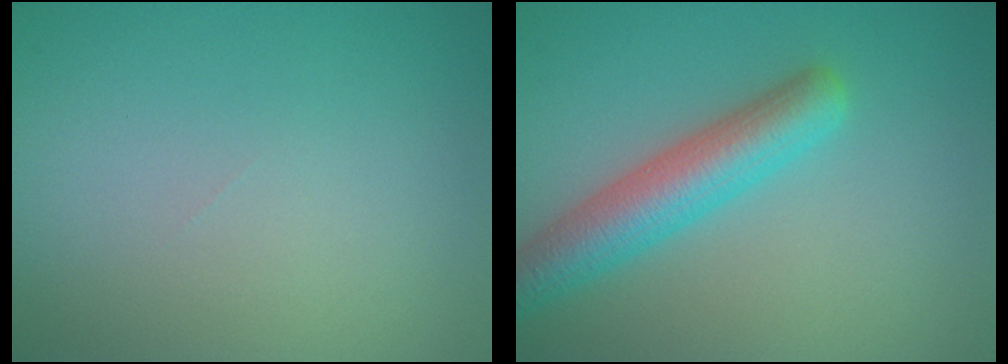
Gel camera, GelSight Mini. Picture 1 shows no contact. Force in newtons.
{"total": 5.1, "press": 5.1, "slide": 0.3}